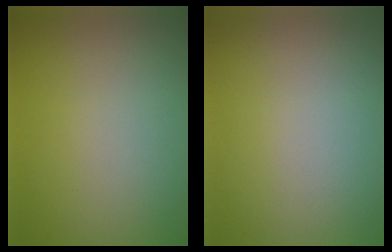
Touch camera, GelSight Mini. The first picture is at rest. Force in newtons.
{"total": 0.0}